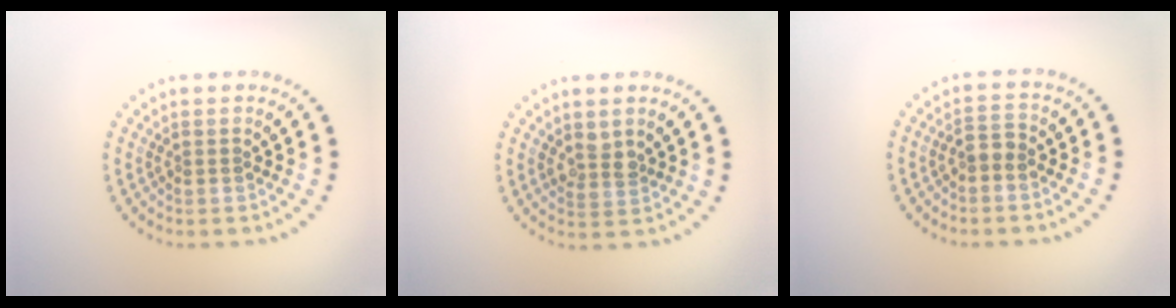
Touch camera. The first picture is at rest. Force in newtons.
{"total": 1.7, "press": 1.6, "slide": 0.6}
{"total": 1.4, "press": 1.3, "slide": 0.6}